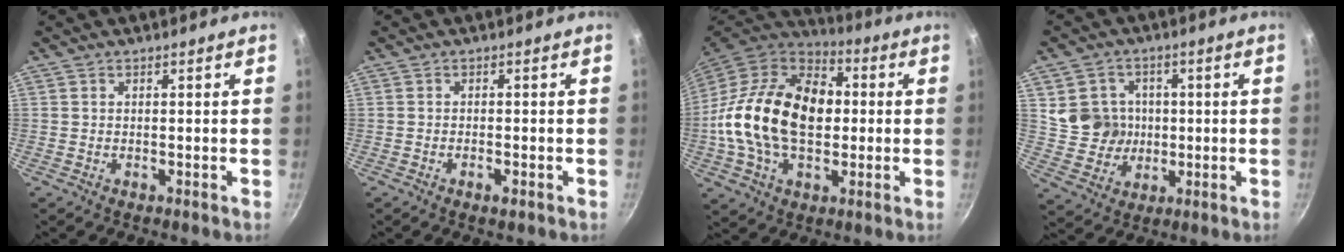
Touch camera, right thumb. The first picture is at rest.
{"total": 1.7, "force": [-0.9, 0.6, 1.3], "torque": [-0.028, 0.004, -0.015]}
{"total": 24.9, "force": [0.3, 16.3, 18.8], "torque": [-0.306, 0.031, -0.004]}
{"total": 8.9, "force": [1.0, 8.4, 2.8], "torque": [-0.022, 0.001, 0.024]}